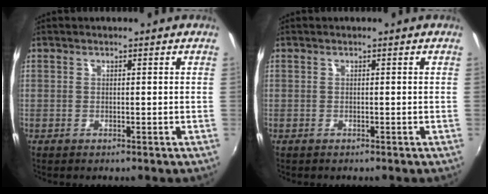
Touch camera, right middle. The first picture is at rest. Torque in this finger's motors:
{"motor_torque": [-0.20, 0.21, -0.02, 0.01]}